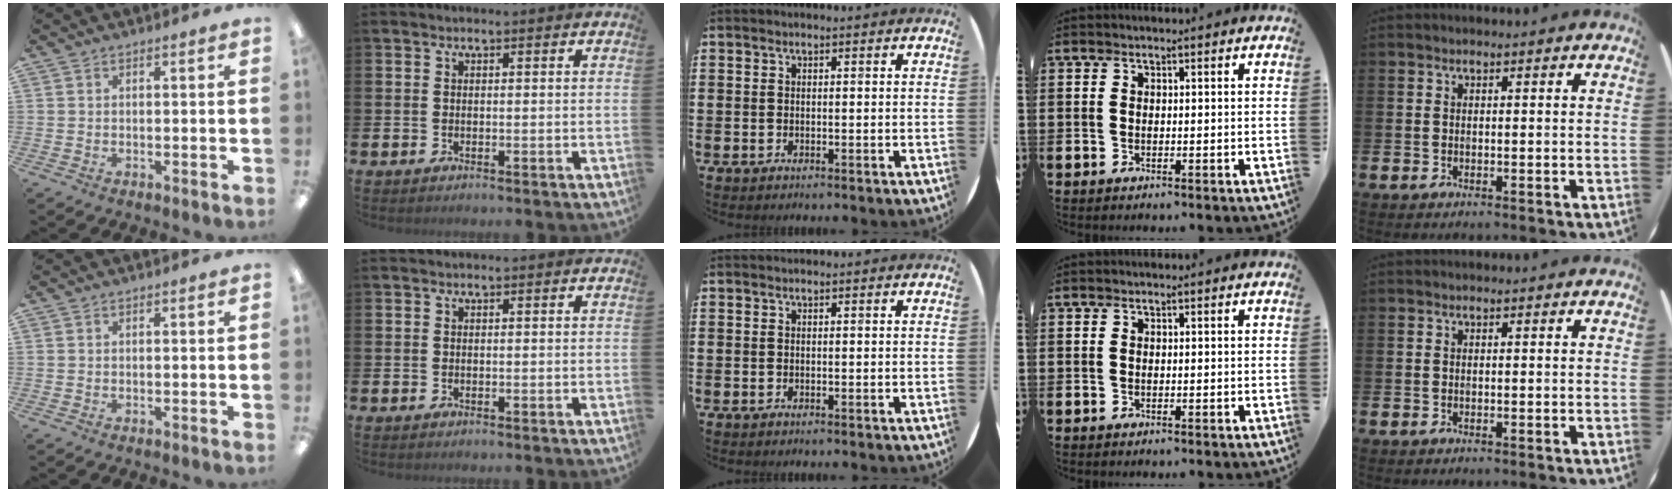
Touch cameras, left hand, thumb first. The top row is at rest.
{}